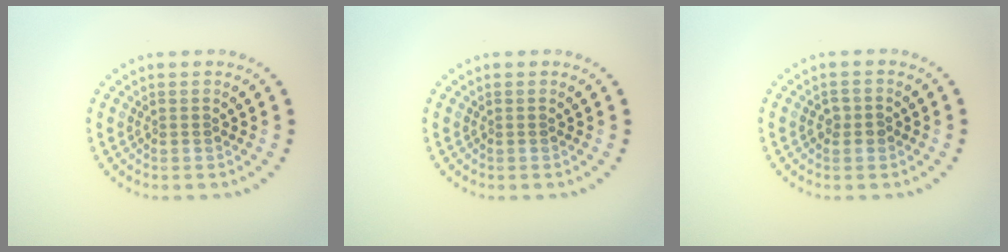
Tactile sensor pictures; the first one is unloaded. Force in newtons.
{"total": 0.0}
{"total": 1.5, "press": 1.5, "slide": 0.2}